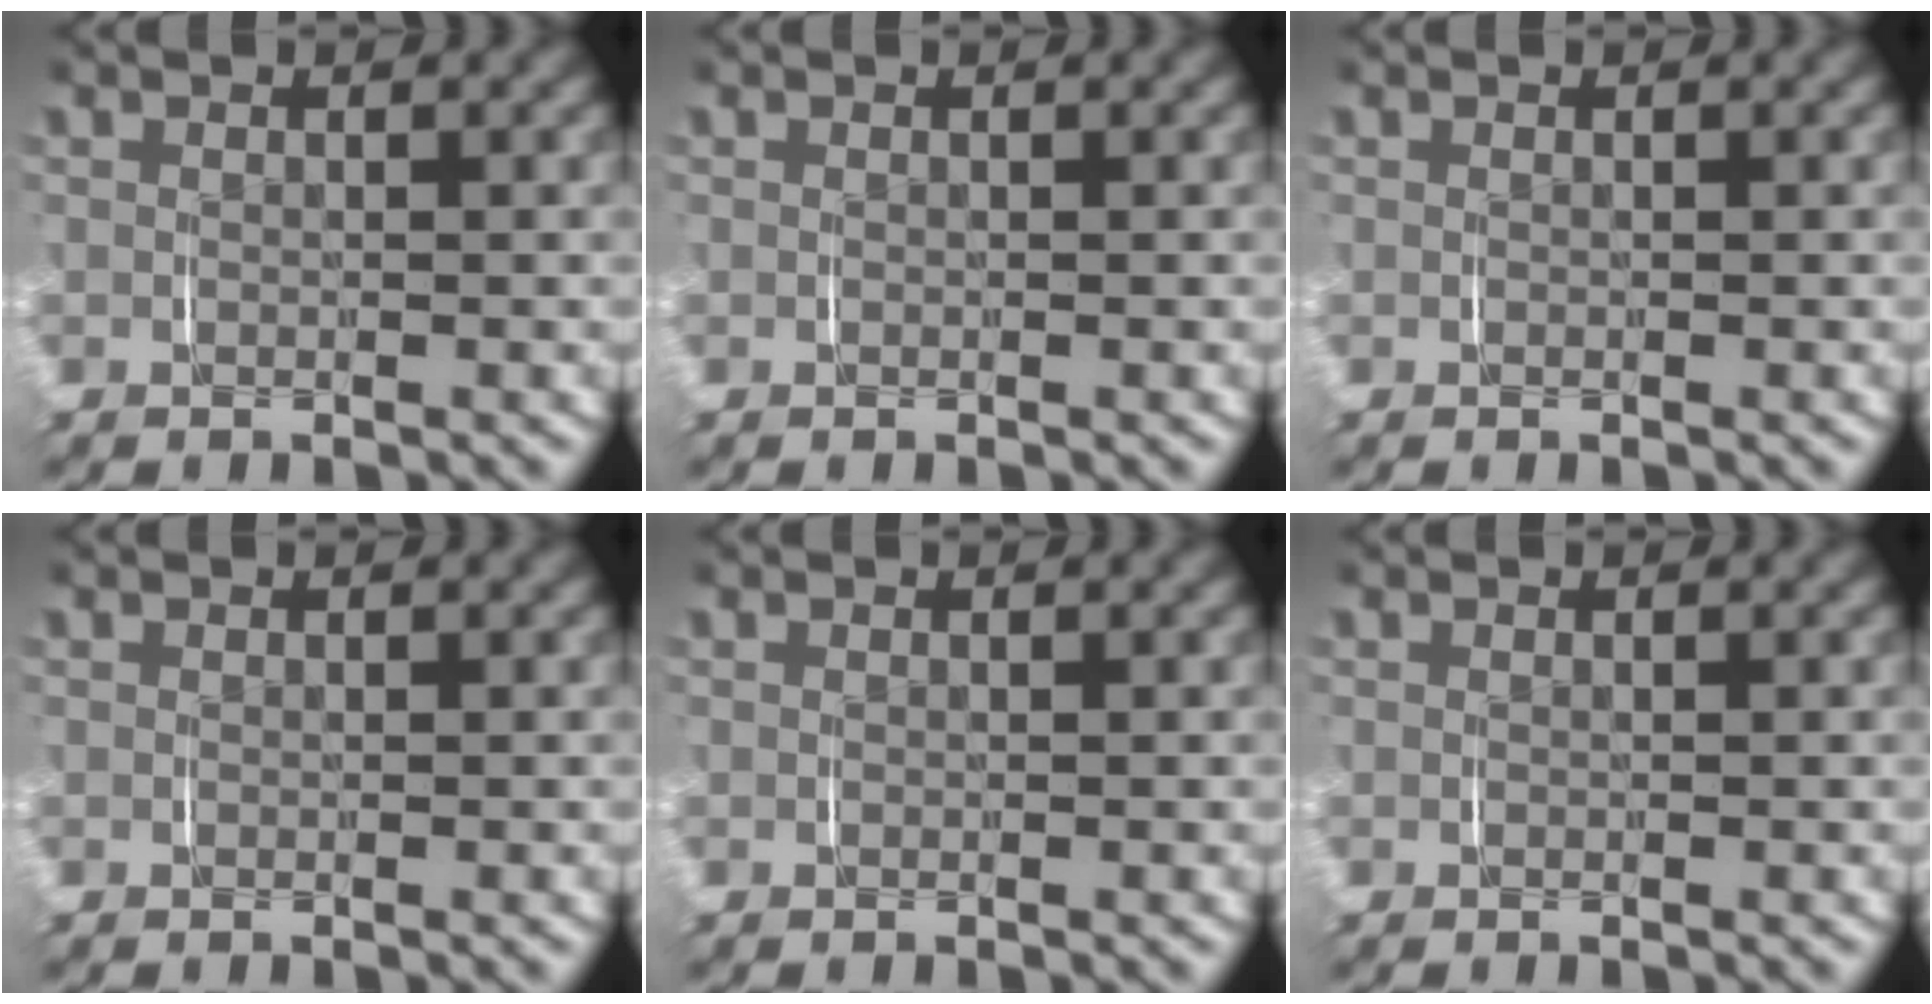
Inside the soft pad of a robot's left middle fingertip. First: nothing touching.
{"total": 0.0}
{"total": 0.0}
{"total": 0.0}
{"total": 0.0}
{"total": 0.0}